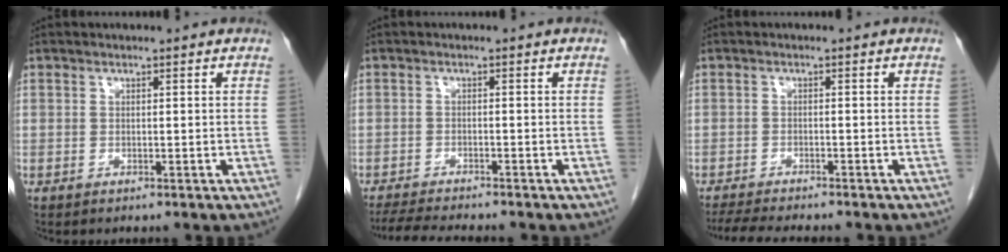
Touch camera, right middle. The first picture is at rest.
{"total": 7.2, "force": [-6.6, 0.3, 3.0], "torque": [-0.047, -0.017, -0.106]}
{"total": 7.5, "force": [-6.8, 0.7, 3.3], "torque": [-0.051, -0.015, -0.106]}